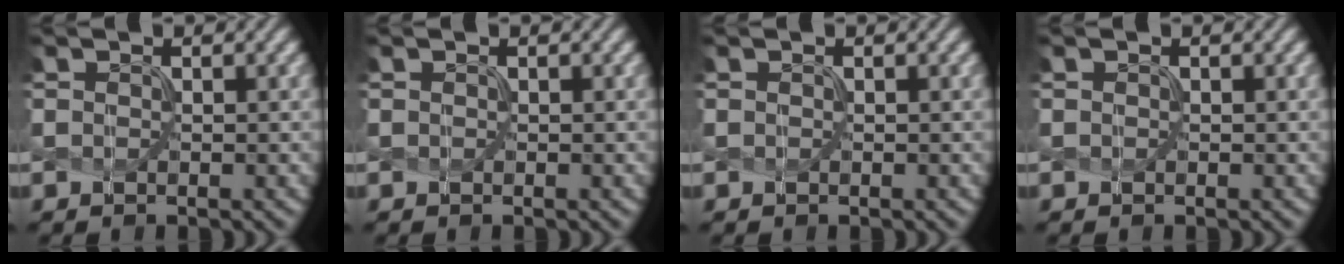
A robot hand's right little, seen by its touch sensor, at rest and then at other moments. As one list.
[{"total": 0.0}, {"total": 0.5, "force": [-0.1, -0.2, -0.5], "torque": [0.006, 0.001, 0.005]}, {"total": 0.8, "force": [-0.1, -0.3, -0.7], "torque": [0.005, 0.001, 0.007]}]